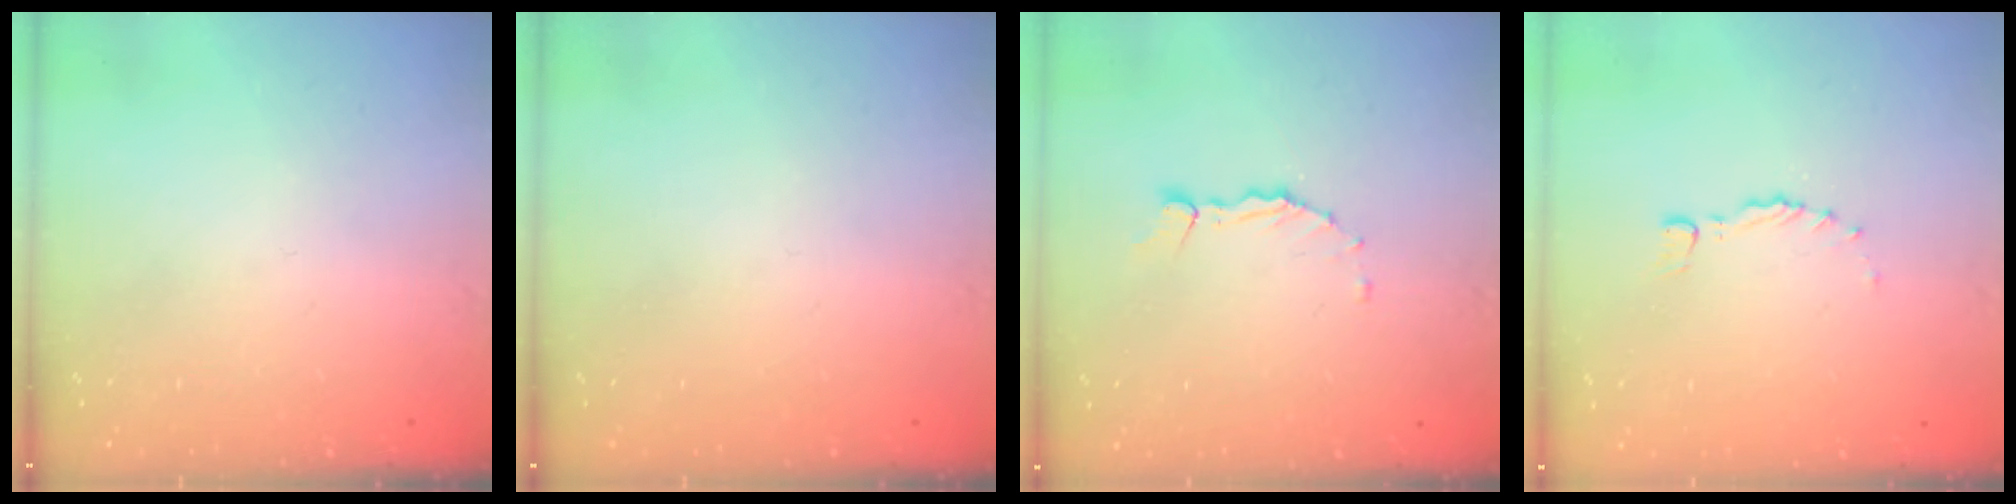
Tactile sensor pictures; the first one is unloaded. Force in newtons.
{"total": 0.0}
{"total": 1.7, "press": 1.7, "slide": 0.2}
{"total": 0.0}